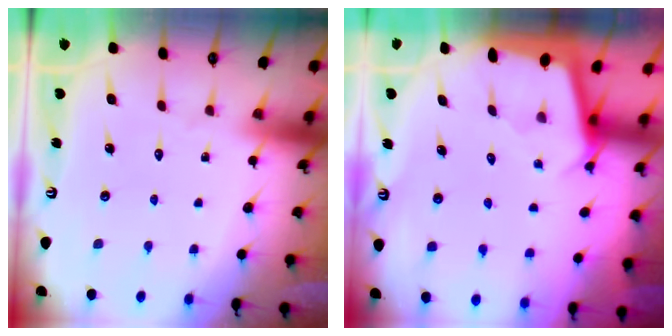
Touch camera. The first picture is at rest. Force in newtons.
{"total": 2.3, "press": 2.3, "slide": 0.1}